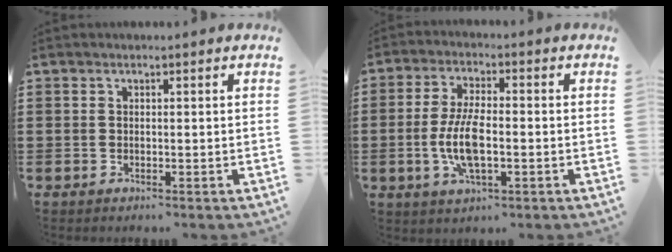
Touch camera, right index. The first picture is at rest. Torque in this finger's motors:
{"motor_torque": [2.14, 0.00, 0.61, 0.21]}